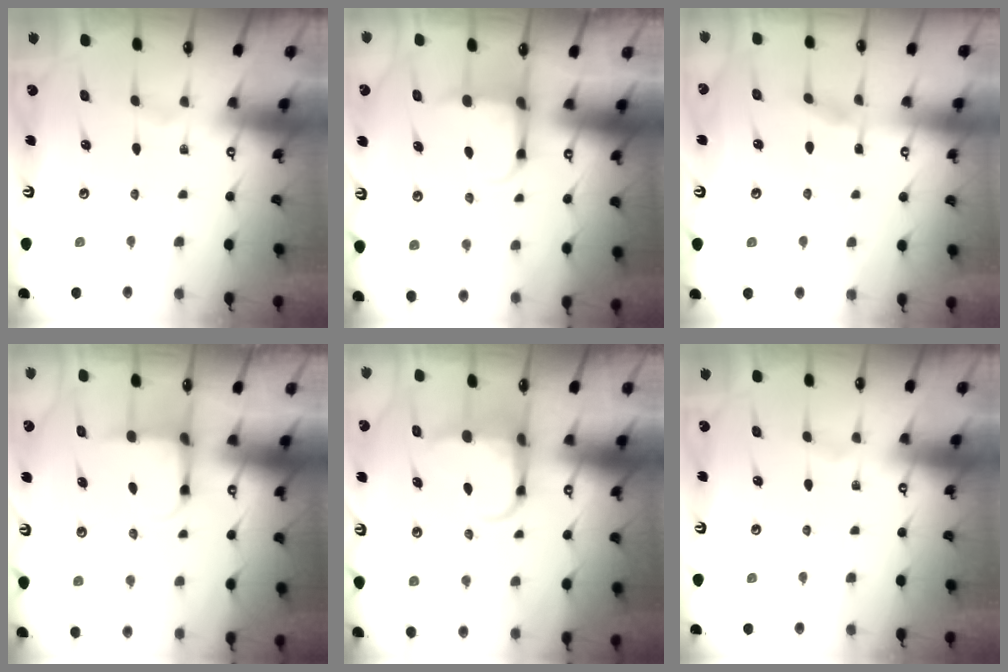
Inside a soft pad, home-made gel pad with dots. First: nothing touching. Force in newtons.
{"total": 4.0, "press": 3.8, "slide": 1.1}
{"total": 3.0, "press": 2.9, "slide": 0.6}
{"total": 3.8, "press": 3.6, "slide": 1.3}
{"total": 5.5, "press": 5.4, "slide": 1.3}
{"total": 0.0}